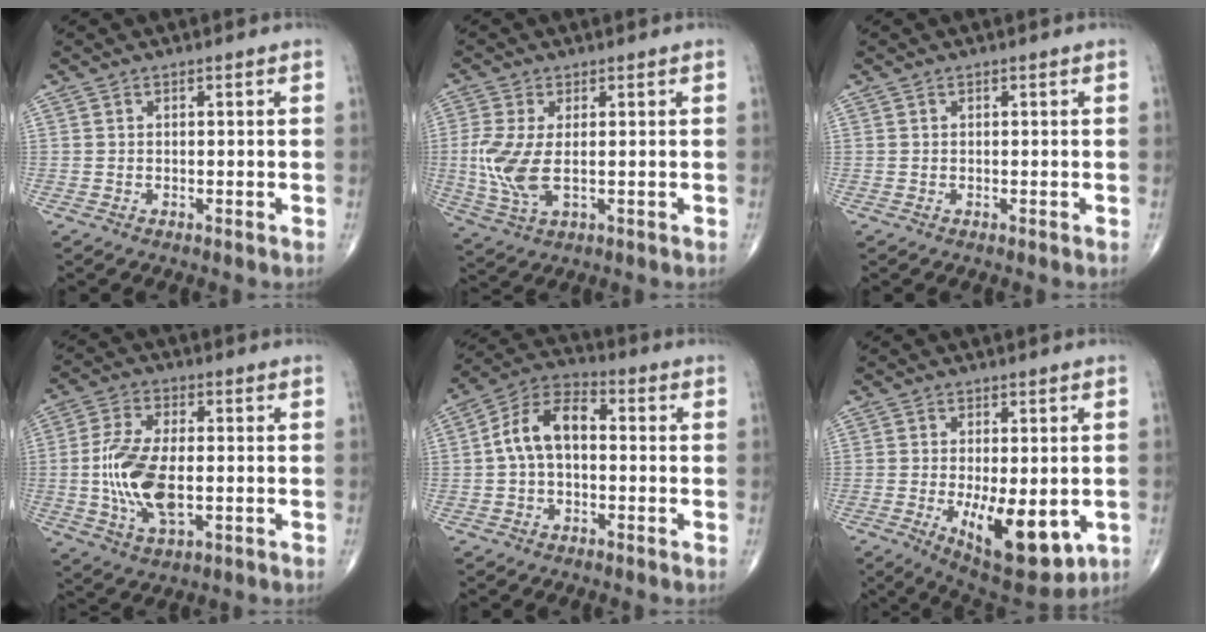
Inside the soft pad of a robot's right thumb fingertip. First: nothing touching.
{"total": 8.2, "force": [-0.1, 3.8, 7.2], "torque": [-0.176, -0.011, 0.003]}
{"total": 0.0}
{"total": 12.6, "force": [-1.3, 6.1, 11.0], "torque": [-0.227, -0.002, -0.023]}
{"total": 10.1, "force": [0.1, 6.0, 8.1], "torque": [-0.146, 0.035, -0.010]}
{"total": 14.1, "force": [-3.3, 6.0, 12.3], "torque": [-0.172, -0.023, -0.031]}